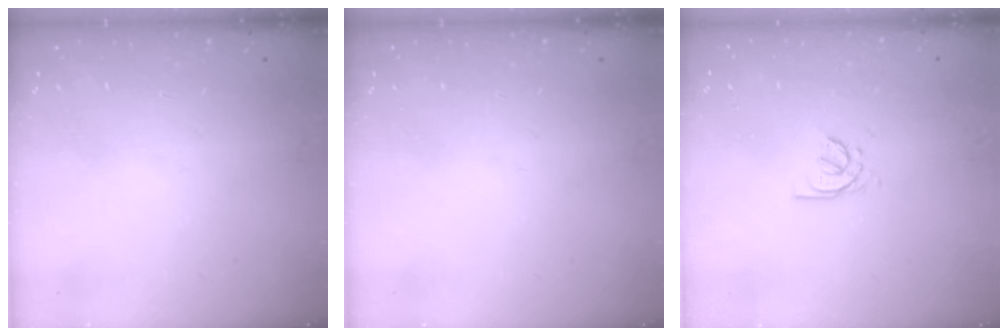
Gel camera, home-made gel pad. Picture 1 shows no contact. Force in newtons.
{"total": 0.0}
{"total": 2.1, "press": 2.0, "slide": 0.6}